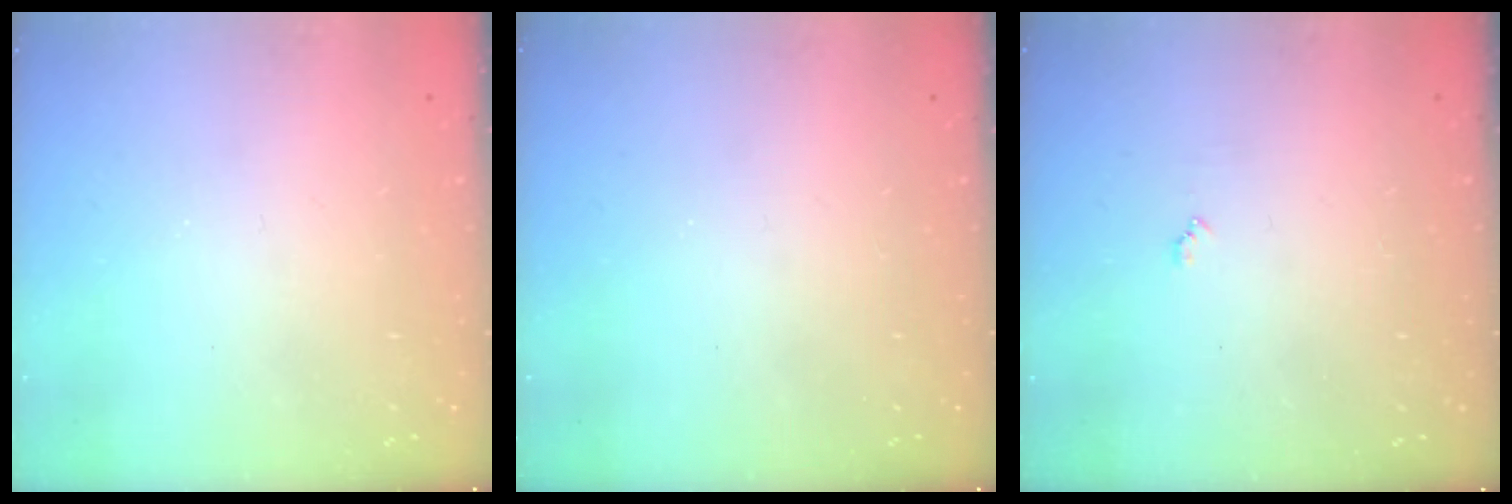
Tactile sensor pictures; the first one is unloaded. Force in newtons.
{"total": 0.0}
{"total": 3.7, "press": 3.7, "slide": 0.4}